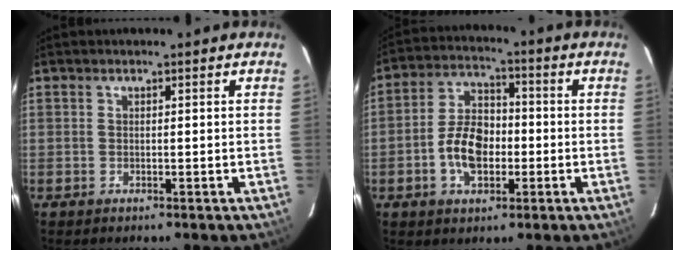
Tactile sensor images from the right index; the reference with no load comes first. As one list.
[{"total": 9.6, "force": [-2.6, 5.9, 7.1], "torque": [-0.142, 0.019, -0.042]}]